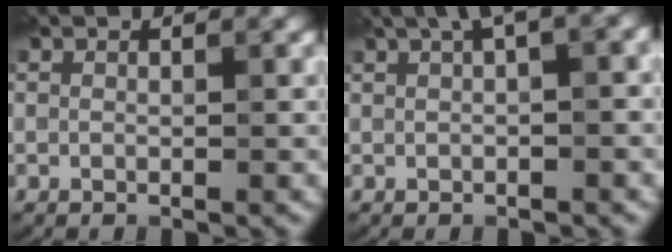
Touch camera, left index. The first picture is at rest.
{"total": 3.8, "force": [1.8, 0.7, 3.3], "torque": [-0.046, 0.016, 0.030]}